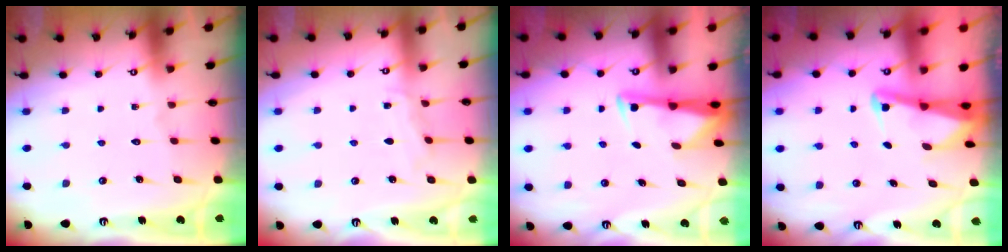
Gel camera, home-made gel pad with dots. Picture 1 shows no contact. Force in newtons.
{"total": 4.4, "press": 4.4, "slide": 0.5}
{"total": 3.1, "press": 3.1, "slide": 0.4}
{"total": 2.5, "press": 2.5, "slide": 0.4}